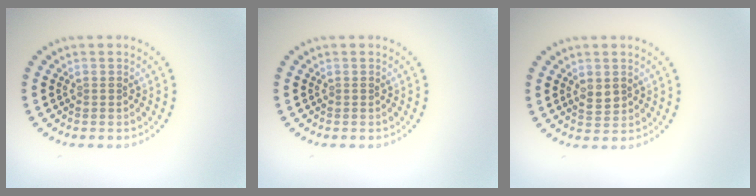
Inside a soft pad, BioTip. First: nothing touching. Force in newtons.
{"total": 0.0}
{"total": 1.5, "press": 1.5, "slide": 0.3}